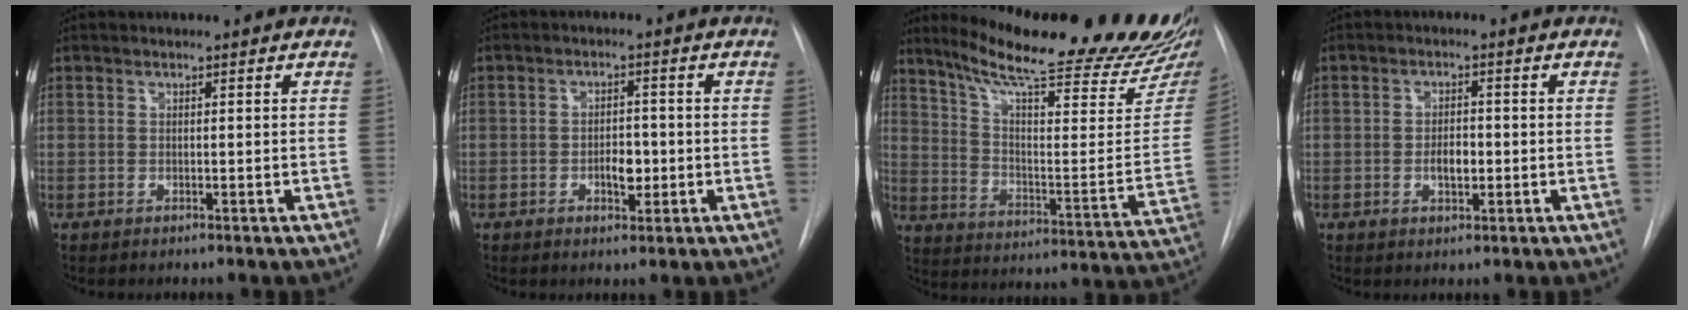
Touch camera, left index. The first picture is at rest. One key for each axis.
{"total": 3.8, "fx": -1.3, "fy": 1.9, "fz": 3.0, "tx": -0.042, "ty": 0.000, "tz": -0.018}
{"total": 27.7, "fx": 23.1, "fy": 1.8, "fz": 15.1, "tx": -0.231, "ty": -0.086, "tz": 0.312}
{"total": 3.2, "fx": -1.0, "fy": 1.5, "fz": 2.7, "tx": -0.044, "ty": -0.001, "tz": -0.015}